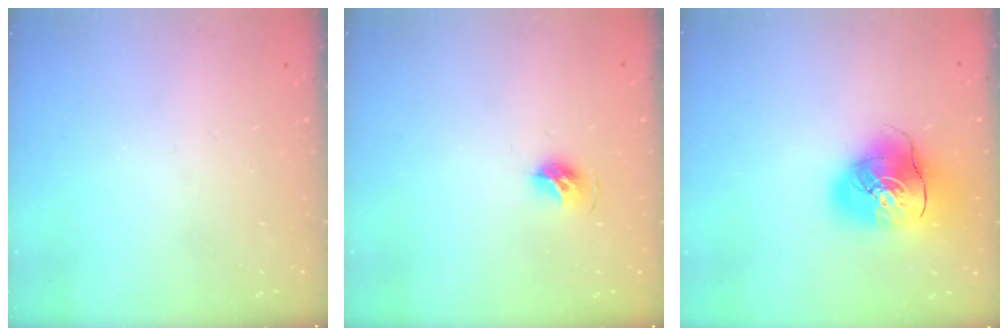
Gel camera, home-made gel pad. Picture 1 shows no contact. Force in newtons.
{"total": 6.7, "press": 6.7, "slide": 0.9}
{"total": 14.8, "press": 14.5, "slide": 2.6}